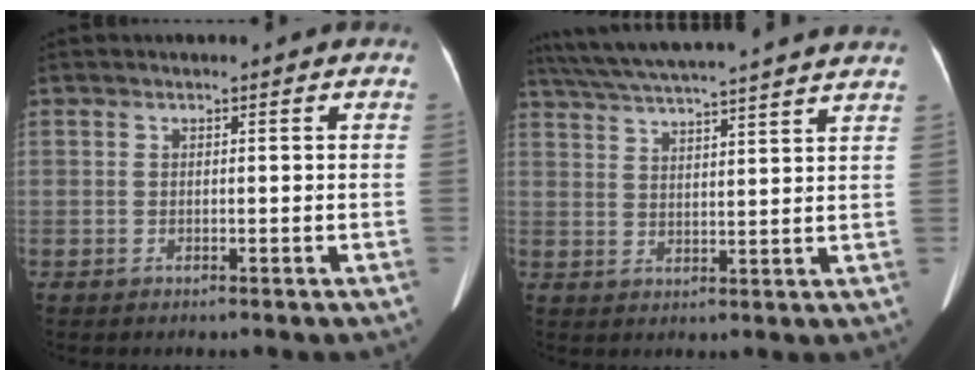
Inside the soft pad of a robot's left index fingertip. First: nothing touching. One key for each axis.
{"total": 21.7, "fx": 19.6, "fy": 0.0, "fz": 9.3, "tx": -0.166, "ty": 0.017, "tz": 0.270}